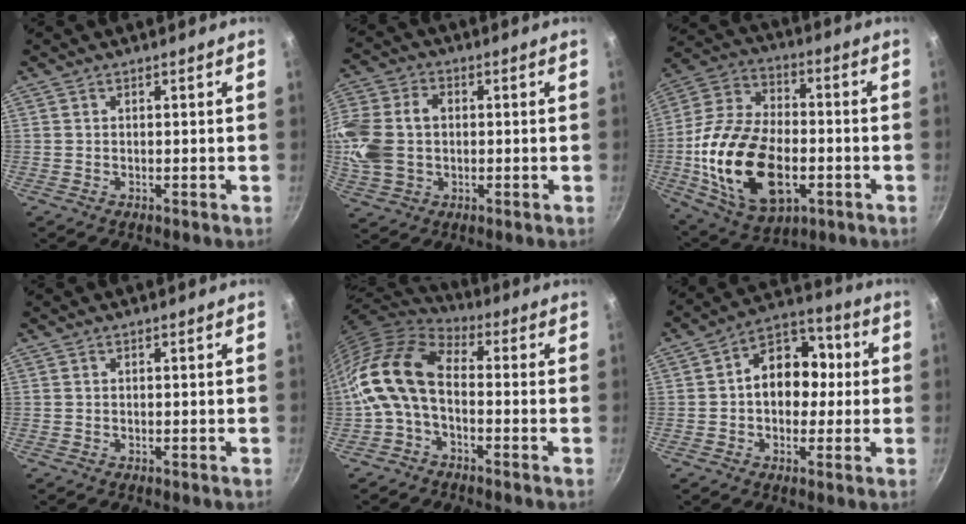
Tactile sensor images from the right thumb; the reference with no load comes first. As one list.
[{"total": 15.4, "force": [0.5, 11.5, 10.1], "torque": [-0.216, 0.025, 0.007]}, {"total": 24.2, "force": [-5.2, 14.6, 18.6], "torque": [-0.343, 0.024, -0.086]}, {"total": 0.0}, {"total": 13.8, "force": [-2.4, 8.2, 10.8], "torque": [-0.205, 0.038, -0.065]}, {"total": 12.7, "force": [0.7, 9.6, 8.3], "torque": [-0.065, 0.037, -0.008]}]